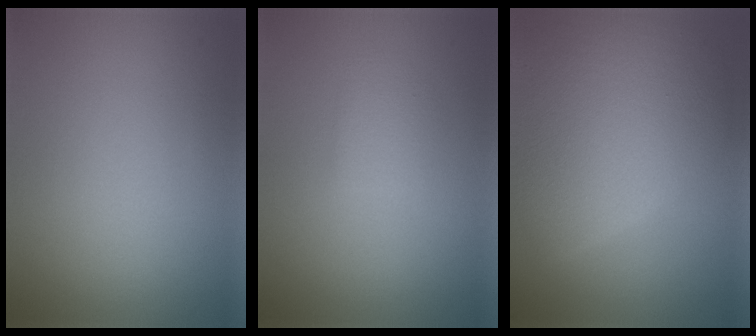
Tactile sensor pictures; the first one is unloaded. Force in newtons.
{"total": 1.3, "press": 1.3, "slide": 0.1}
{"total": 9.6, "press": 9.6, "slide": 0.4}